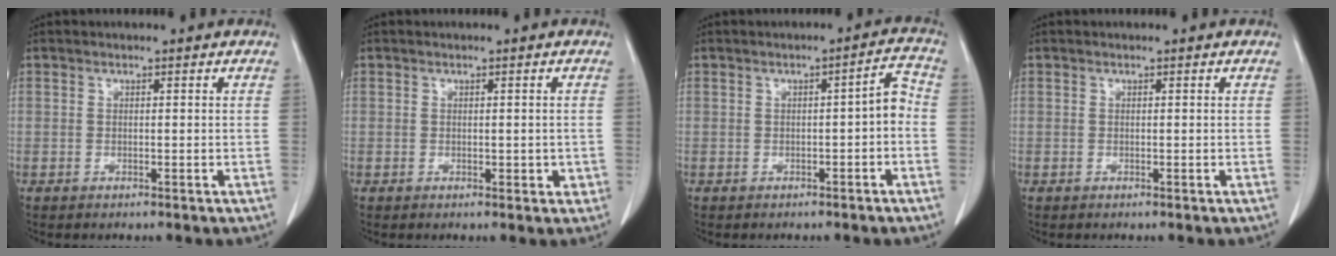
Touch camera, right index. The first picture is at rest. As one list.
[{"total": 1.8, "force": [-0.2, 1.0, 1.5], "torque": [-0.015, 0.001, 0.001]}, {"total": 3.6, "force": [-0.9, 0.8, 3.4], "torque": [-0.044, 0.017, -0.011]}, {"total": 0.0}]